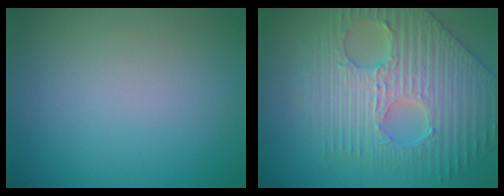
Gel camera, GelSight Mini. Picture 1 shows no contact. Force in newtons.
{"total": 7.3, "press": 6.1, "slide": 4.0}